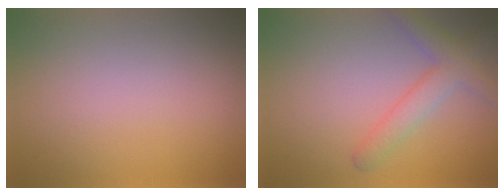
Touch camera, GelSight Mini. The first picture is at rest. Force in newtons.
{"total": 3.6, "press": 3.6, "slide": 0.2}